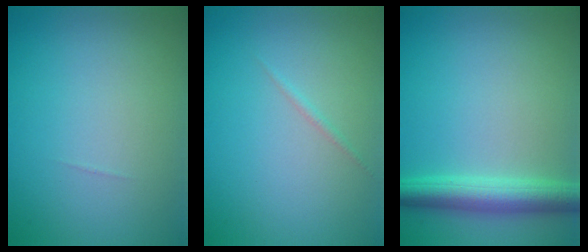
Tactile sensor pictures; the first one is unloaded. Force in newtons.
{"total": 0.6, "press": 0.6, "slide": 0.0}
{"total": 4.4, "press": 4.4, "slide": 0.2}